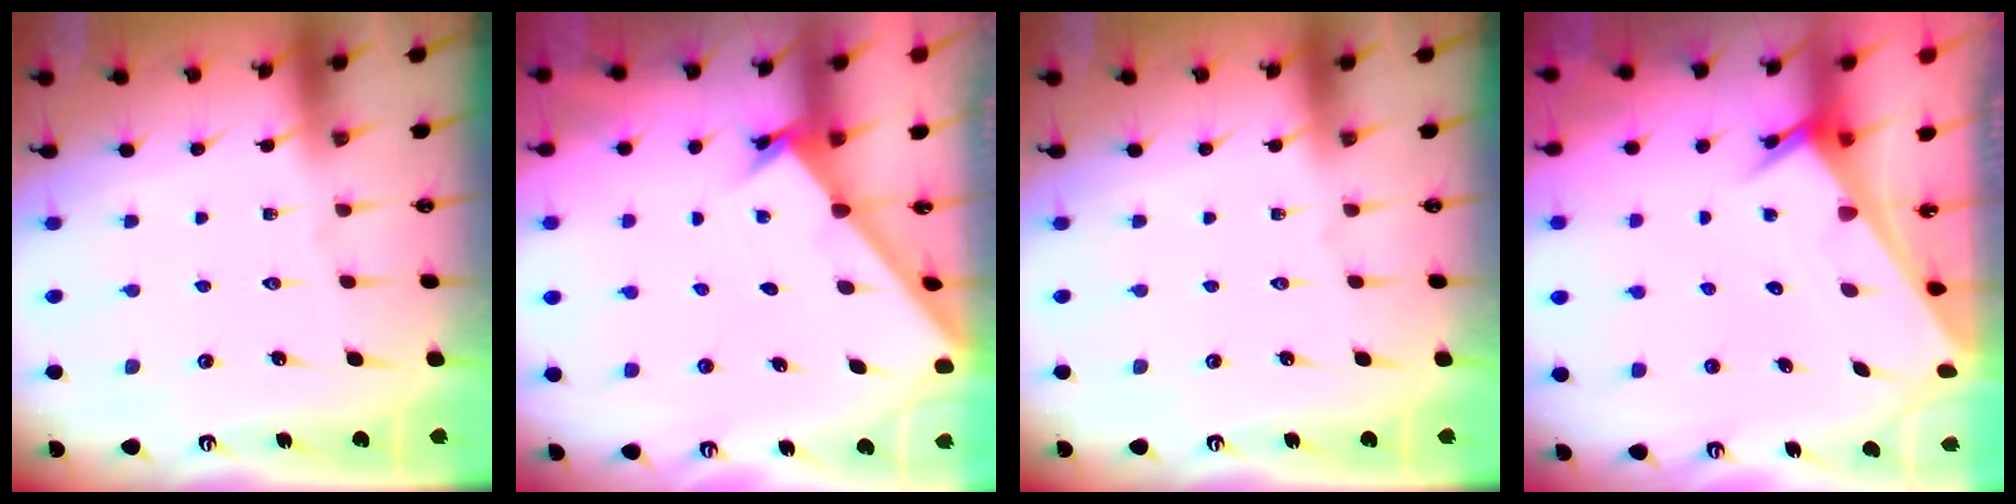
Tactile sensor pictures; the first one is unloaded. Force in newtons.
{"total": 1.6, "press": 1.6, "slide": 0.1}
{"total": 0.0}
{"total": 3.3, "press": 3.3, "slide": 0.2}